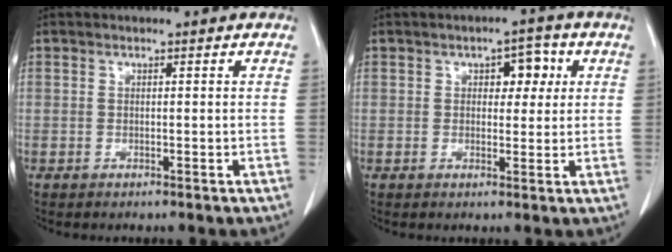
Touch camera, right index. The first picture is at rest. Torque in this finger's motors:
{"motor_torque": [0.08, 0.10, 0.05, 0.03]}